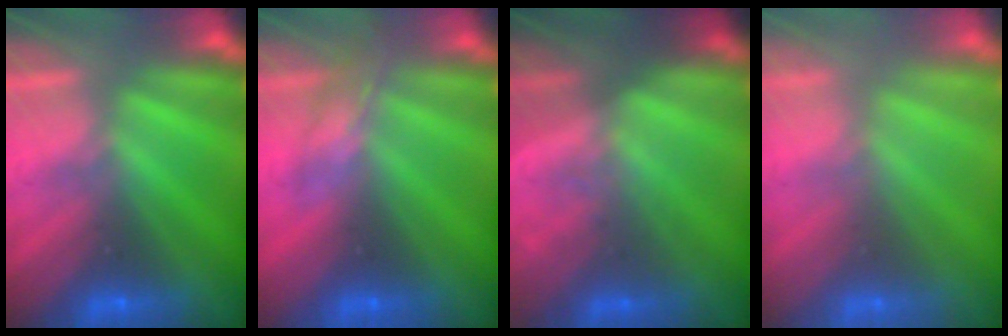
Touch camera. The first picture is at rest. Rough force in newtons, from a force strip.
{"total": 2.3}
{"total": 1.4}
{"total": 2.9}